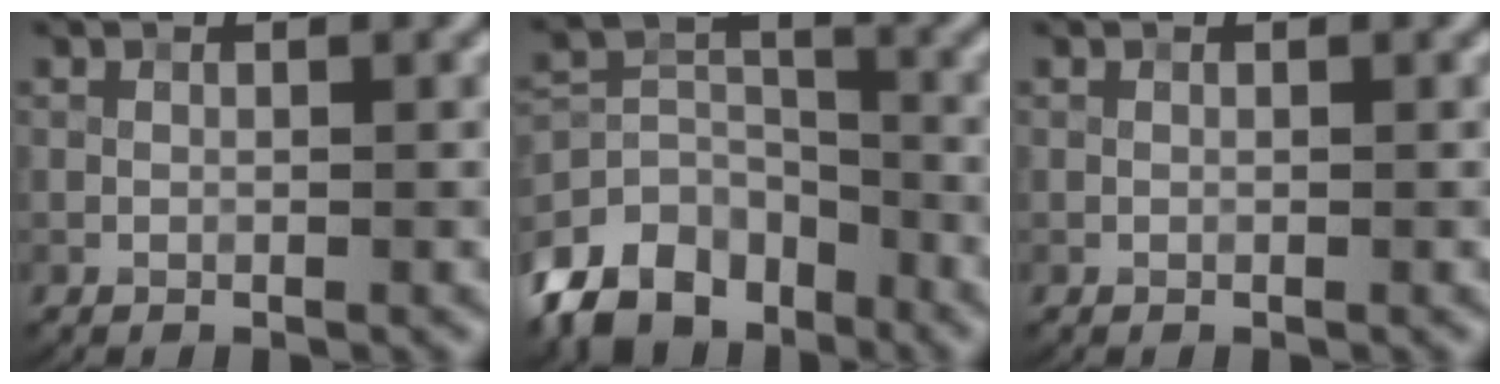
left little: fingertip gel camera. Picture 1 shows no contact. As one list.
[{"total": 8.4, "force": [-6.3, 4.7, 3.1], "torque": [-0.050, 0.001, -0.125]}, {"total": 0.0}]